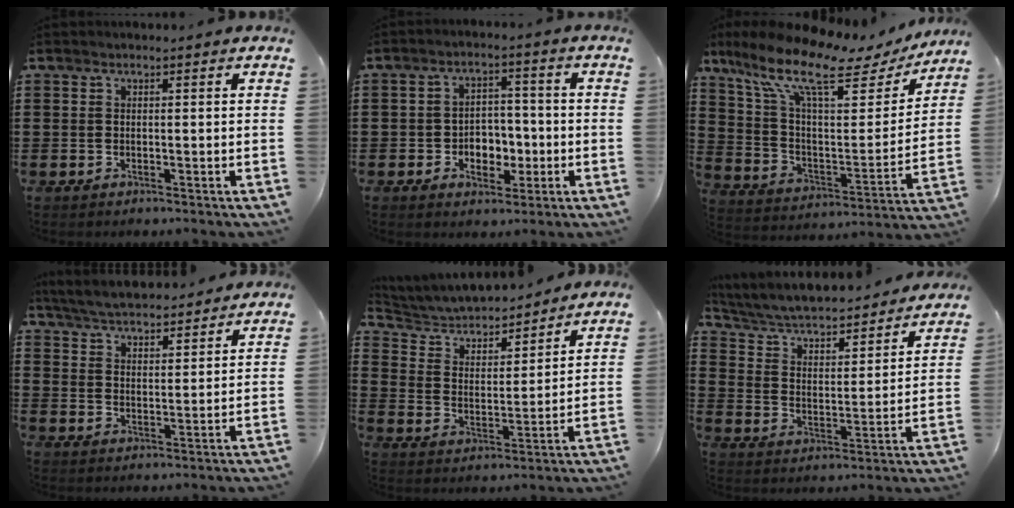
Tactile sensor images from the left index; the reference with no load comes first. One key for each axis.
{"total": 4.7, "fx": -1.5, "fy": 3.7, "fz": 2.5, "tx": -0.037, "ty": 0.005, "tz": -0.034}
{"total": 13.8, "fx": 9.2, "fy": 3.9, "fz": 9.5, "tx": -0.212, "ty": -0.046, "tz": 0.150}
{"total": 5.0, "fx": 4.9, "fy": 0.1, "fz": 0.8, "tx": -0.037, "ty": -0.026, "tz": 0.084}
{"total": 4.6, "fx": 4.4, "fy": 1.2, "fz": 0.9, "tx": -0.043, "ty": -0.028, "tz": 0.068}
{"total": 4.5, "fx": 4.1, "fy": 0.8, "fz": 1.5, "tx": -0.050, "ty": -0.040, "tz": 0.061}